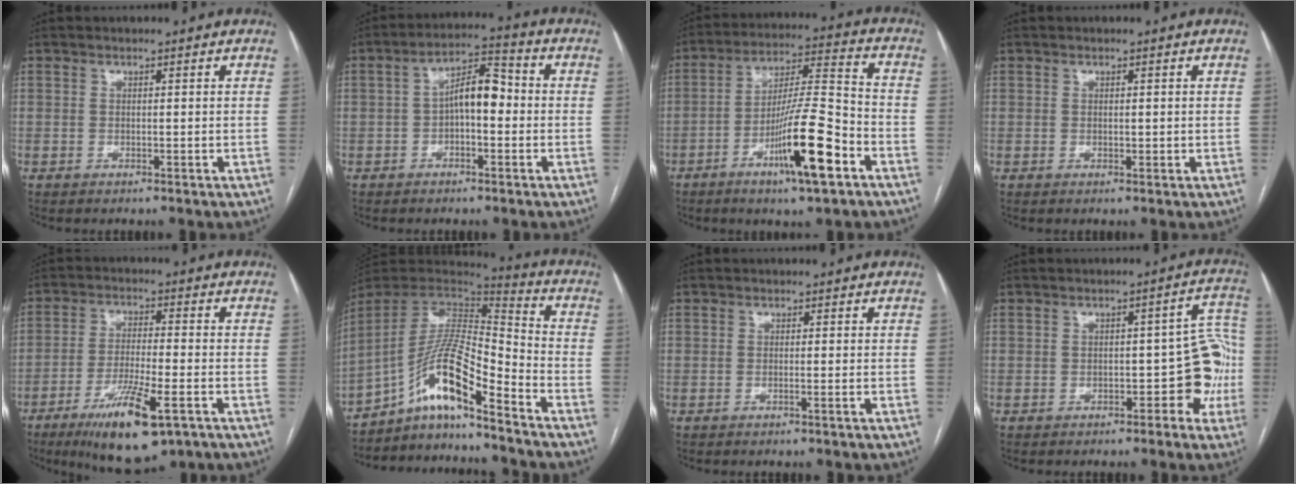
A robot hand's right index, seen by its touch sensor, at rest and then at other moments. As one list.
[{"total": 7.1, "force": [-0.5, 2.7, 6.6], "torque": [-0.114, 0.033, -0.012]}, {"total": 14.6, "force": [-6.8, 1.0, 12.9], "torque": [-0.228, -0.007, -0.115]}, {"total": 0.8, "force": [0.2, 0.5, 0.6], "torque": [-0.005, -0.002, 0.007]}, {"total": 12.6, "force": [-6.7, 2.2, 10.5], "torque": [-0.190, -0.025, -0.107]}, {"total": 14.3, "force": [-9.5, 1.3, 10.6], "torque": [-0.199, 0.016, -0.168]}, {"total": 0.6, "force": [-0.3, -0.3, 0.4], "torque": [0.001, 0.005, -0.010]}, {"total": 8.2, "force": [-2.5, 3.8, 6.8], "torque": [-0.062, 0.036, -0.028]}]